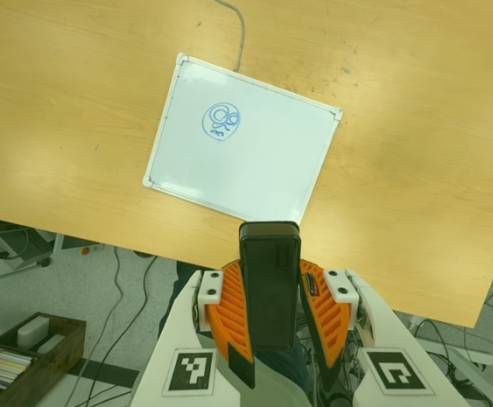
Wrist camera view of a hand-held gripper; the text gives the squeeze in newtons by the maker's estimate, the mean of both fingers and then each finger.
{"total": 9.4, "left": 7.5, "right": 11.3}